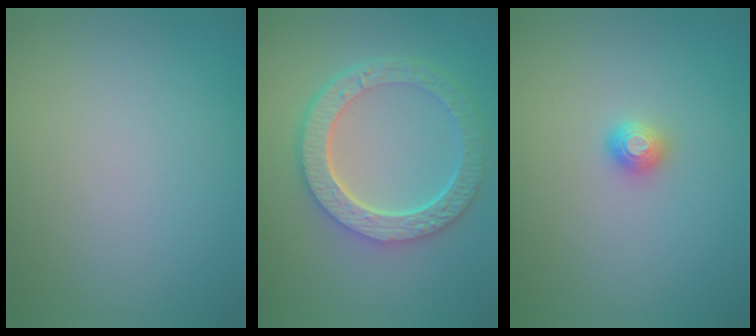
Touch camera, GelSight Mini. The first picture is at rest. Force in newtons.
{"total": 6.4, "press": 4.9, "slide": 4.1}
{"total": 1.2, "press": 1.2, "slide": 0.1}